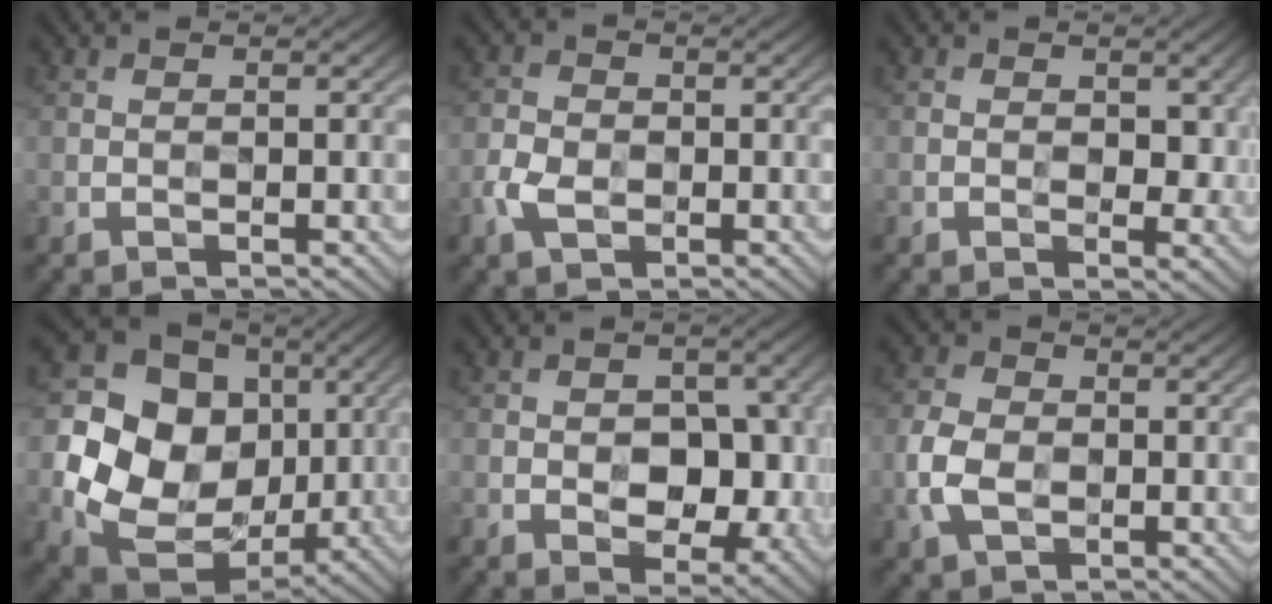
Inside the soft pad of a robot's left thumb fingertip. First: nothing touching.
{"total": 4.2, "force": [-1.8, 2.9, 2.3], "torque": [-0.062, 0.000, -0.041]}
{"total": 5.5, "force": [-0.3, 3.6, 4.1], "torque": [-0.055, -0.003, -0.006]}
{"total": 16.9, "force": [0.3, 14.7, 8.2], "torque": [-0.198, -0.015, 0.023]}
{"total": 9.0, "force": [-1.7, 5.7, 6.7], "torque": [-0.084, -0.006, -0.027]}
{"total": 5.8, "force": [-1.5, 4.2, 3.7], "torque": [-0.103, -0.001, -0.034]}